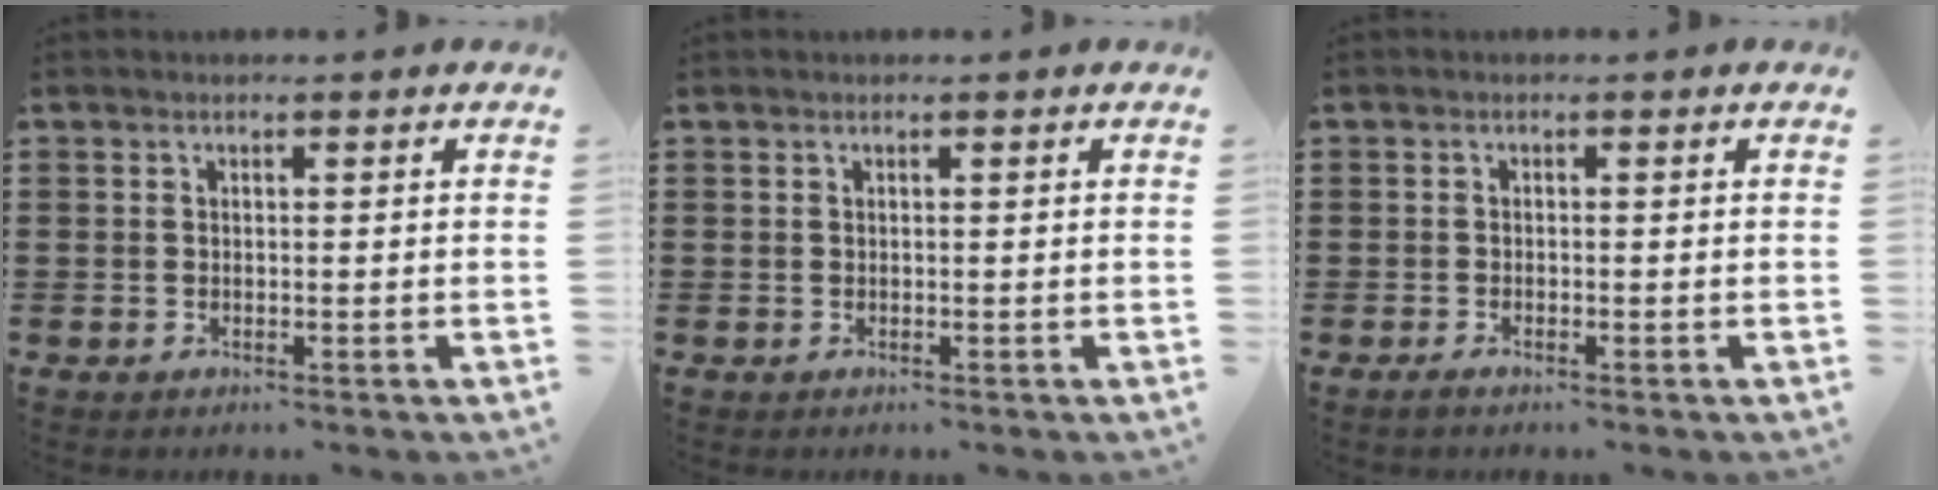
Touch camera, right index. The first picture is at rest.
{"total": 0.0}
{"total": 0.7, "force": [-0.5, 0.1, 0.4], "torque": [-0.009, -0.005, -0.009]}